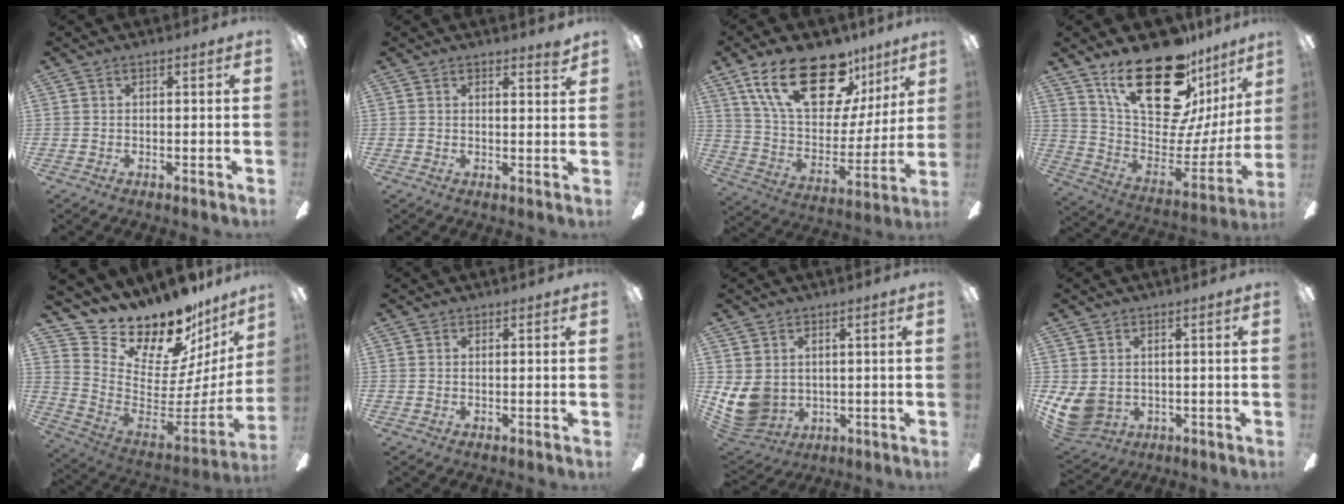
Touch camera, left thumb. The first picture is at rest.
{"total": 1.9, "force": [1.8, 0.3, 0.7], "torque": [0.001, -0.010, 0.028]}
{"total": 24.4, "force": [15.0, 11.7, 15.2], "torque": [-0.253, -0.076, 0.267]}
{"total": 27.5, "force": [17.4, 12.0, 17.5], "torque": [-0.293, -0.128, 0.311]}
{"total": 15.3, "force": [13.9, 5.2, 3.7], "torque": [-0.060, -0.135, 0.246]}
{"total": 0.0}
{"total": 9.6, "force": [0.2, 8.5, 4.5], "torque": [-0.126, -0.006, 0.007]}
{"total": 7.8, "force": [-0.4, 6.7, 3.9], "torque": [-0.103, -0.003, -0.006]}